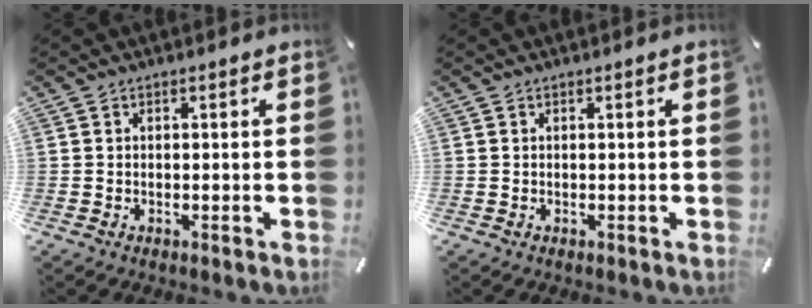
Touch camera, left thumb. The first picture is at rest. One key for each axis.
{"total": 0.0}